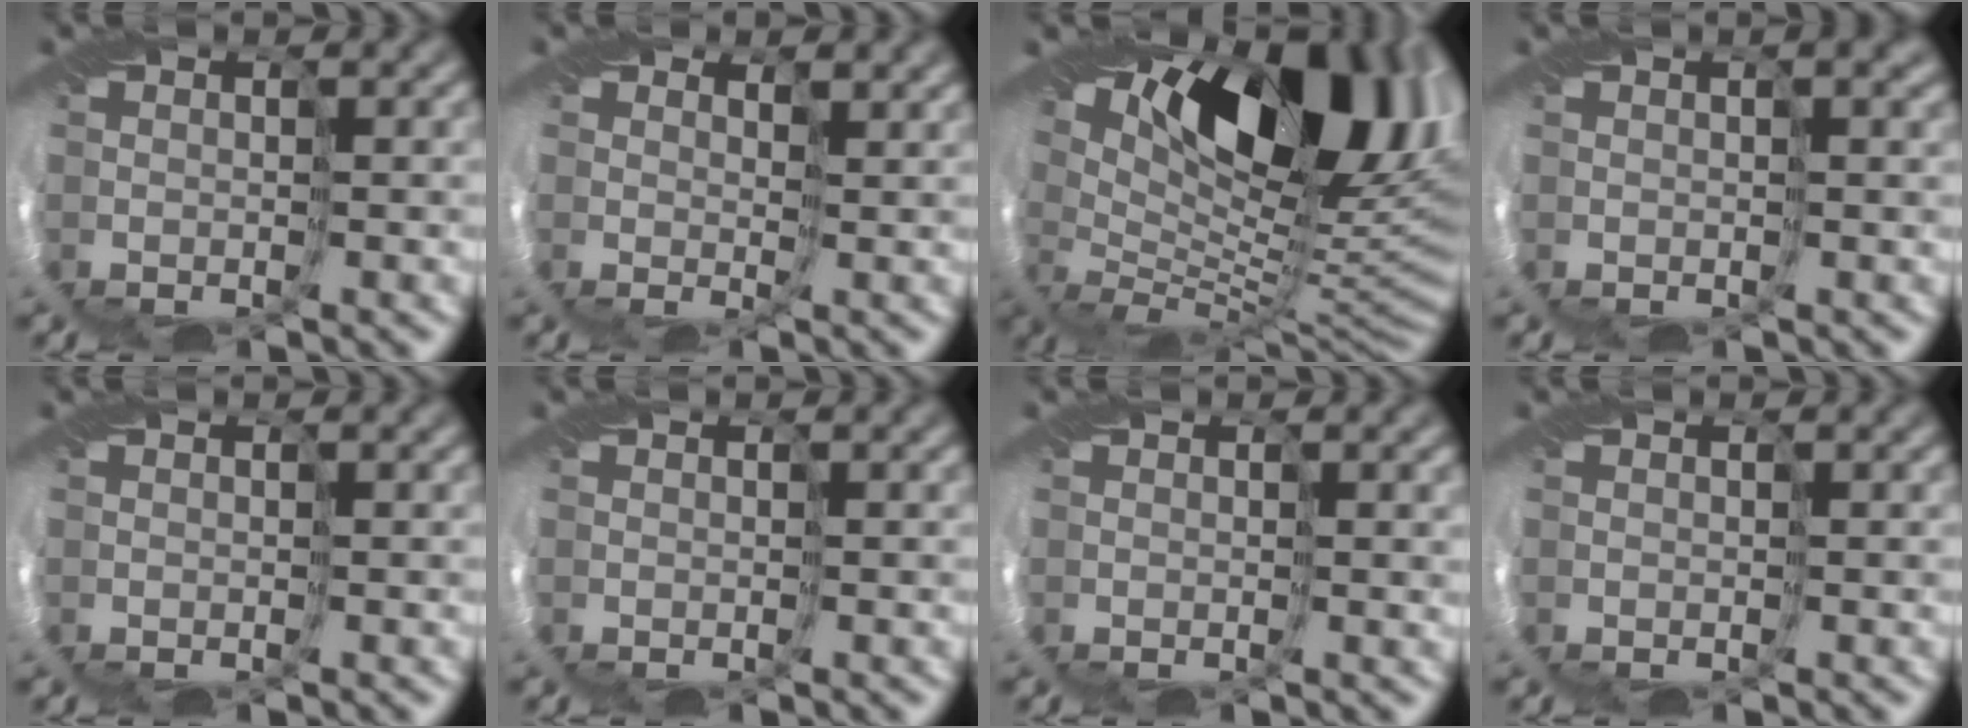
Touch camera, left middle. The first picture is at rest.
{"total": 1.4, "force": [1.3, 0.2, 0.4], "torque": [-0.008, 0.006, 0.021]}
{"total": 13.9, "force": [7.0, 5.5, 10.7], "torque": [-0.151, 0.006, 0.127]}
{"total": 2.3, "force": [1.4, 0.4, 1.8], "torque": [-0.027, 0.008, 0.023]}
{"total": 0.0}
{"total": 0.0}
{"total": 0.9, "force": [0.5, -0.1, 0.7], "torque": [-0.011, 0.004, 0.005]}
{"total": 0.0}